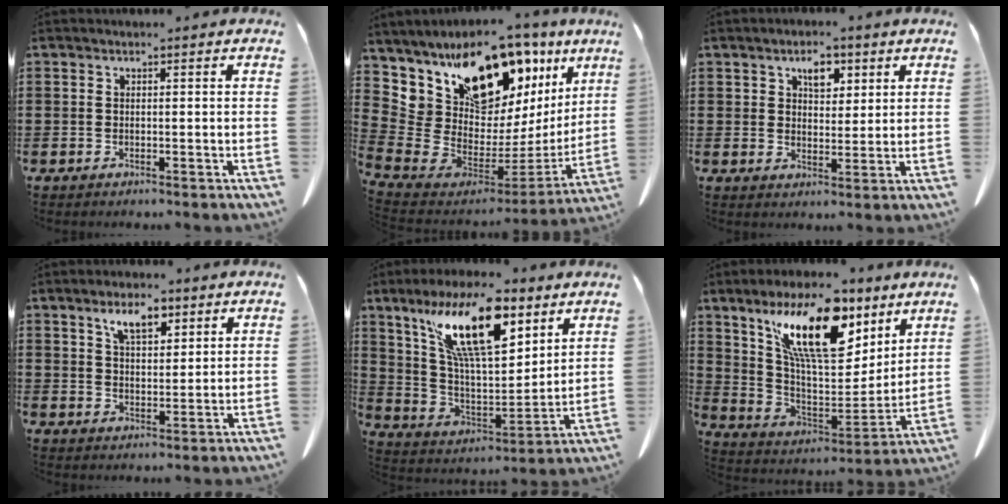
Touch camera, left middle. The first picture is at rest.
{"total": 12.8, "force": [9.9, 5.9, 5.5], "torque": [-0.135, -0.074, 0.177]}
{"total": 4.3, "force": [2.6, 2.3, 2.5], "torque": [-0.042, 0.003, 0.043]}
{"total": 5.4, "force": [3.5, 2.5, 3.3], "torque": [-0.058, 0.001, 0.061]}
{"total": 15.9, "force": [9.6, 5.2, 11.5], "torque": [-0.249, -0.024, 0.164]}
{"total": 15.3, "force": [9.4, 5.9, 10.6], "torque": [-0.209, -0.035, 0.162]}